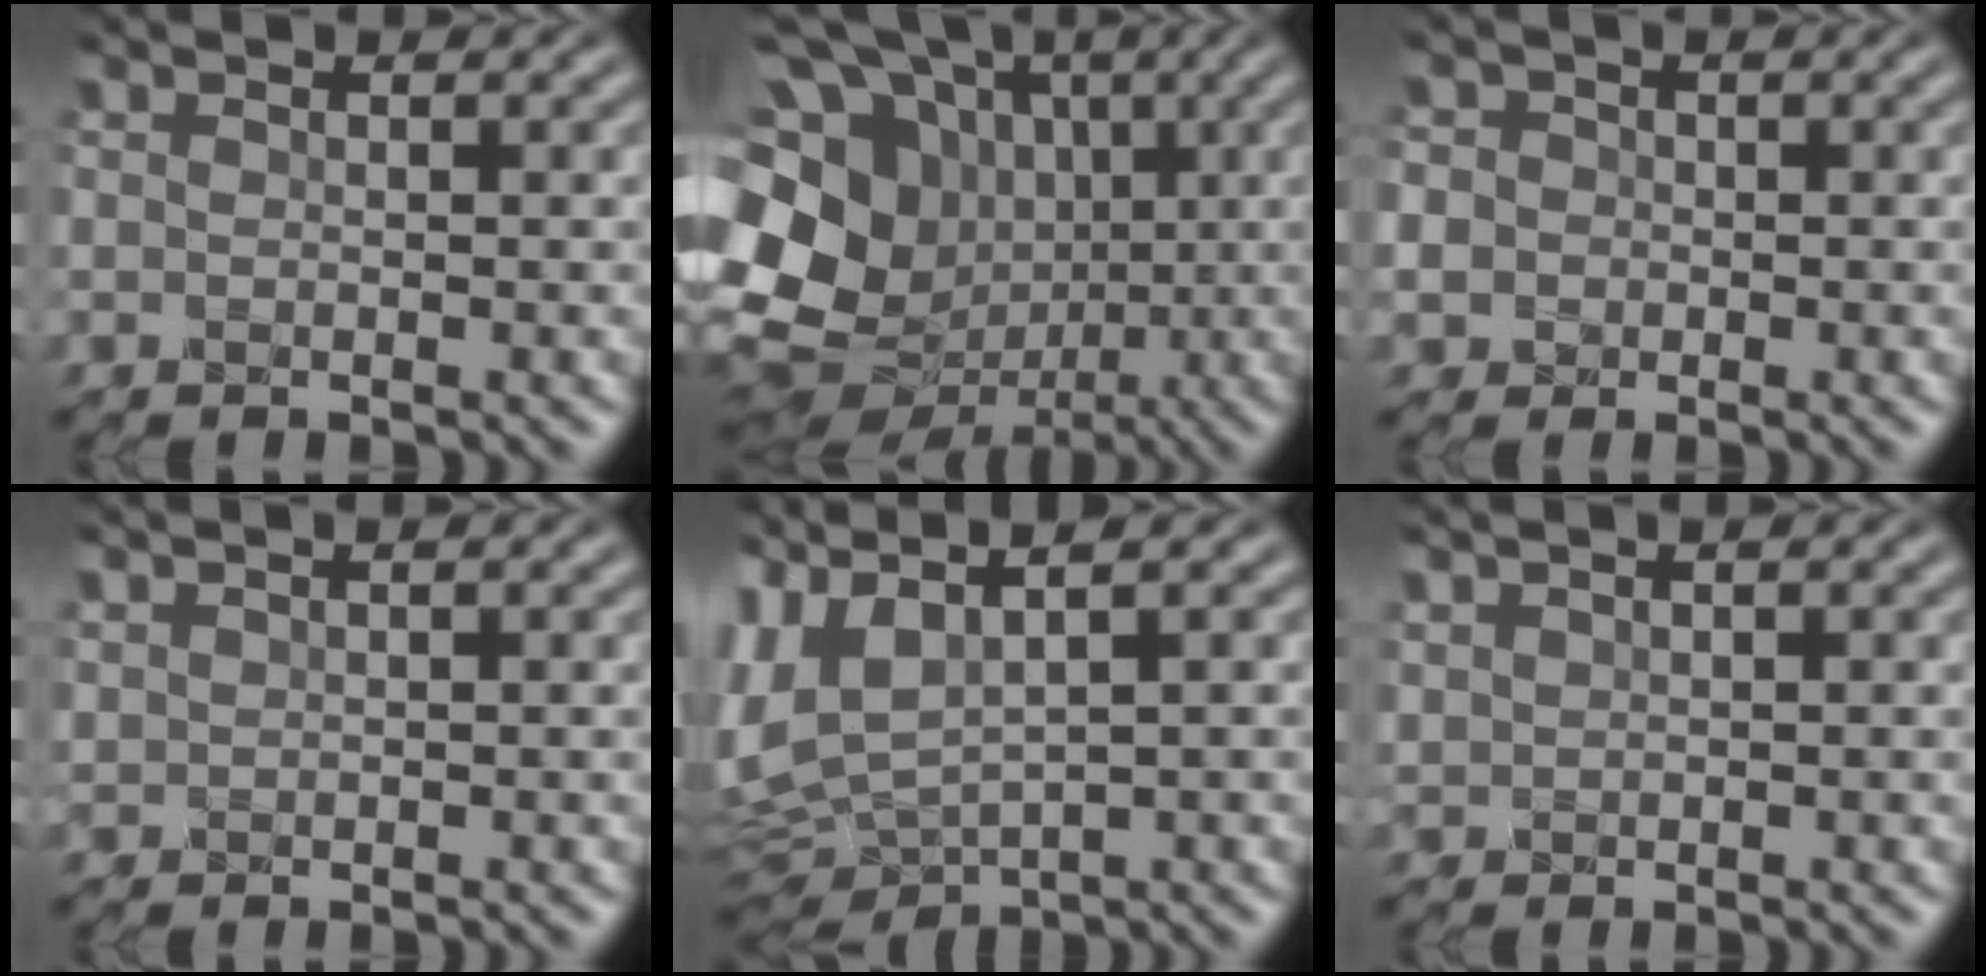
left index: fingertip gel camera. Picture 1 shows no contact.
{"total": 21.9, "force": [-1.7, 19.6, 9.7], "torque": [-0.250, 0.025, -0.068]}
{"total": 6.2, "force": [0.4, 5.8, 2.1], "torque": [-0.054, 0.027, -0.026]}
{"total": 0.8, "force": [0.8, 0.1, 0.1], "torque": [-0.006, 0.006, 0.019]}
{"total": 7.8, "force": [1.8, 3.2, 6.8], "torque": [-0.193, 0.002, 0.050]}
{"total": 1.1, "force": [1.0, 0.3, 0.2], "torque": [-0.010, 0.008, 0.025]}